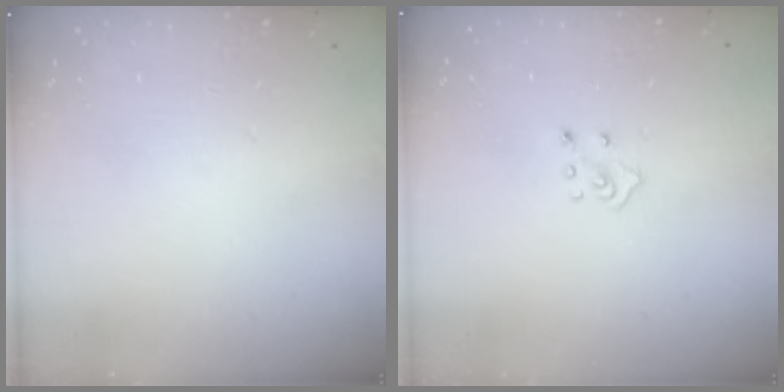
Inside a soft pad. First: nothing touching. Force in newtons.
{"total": 2.7, "press": 2.7, "slide": 0.2}